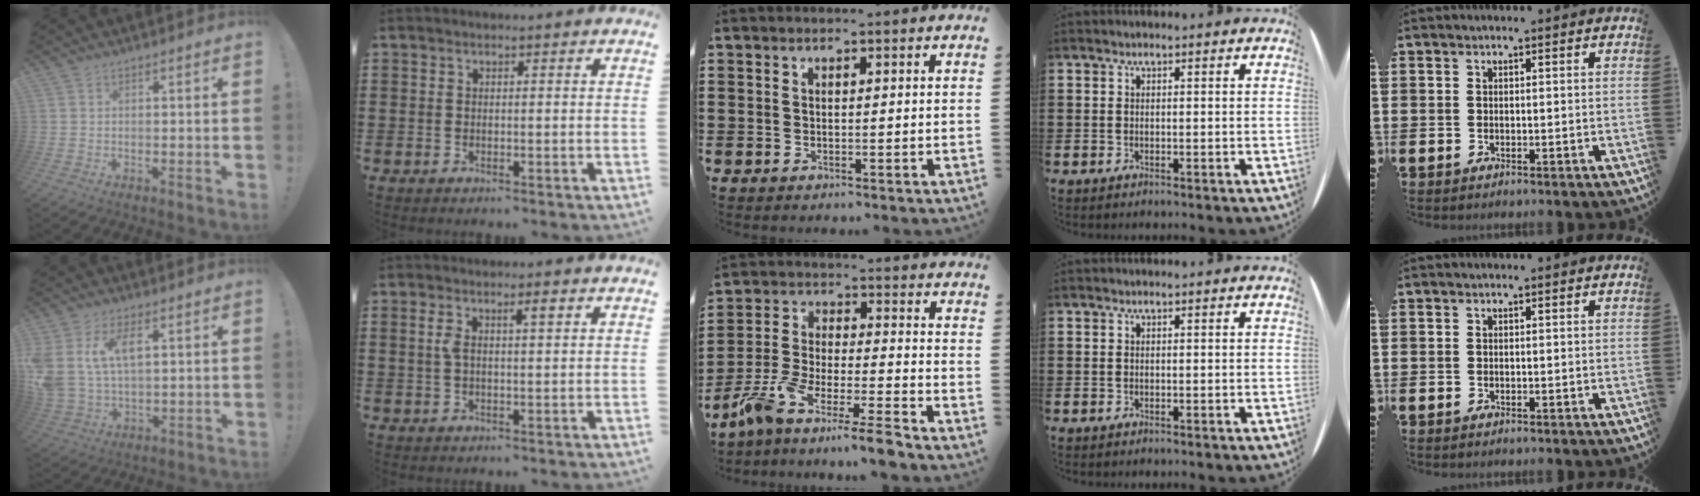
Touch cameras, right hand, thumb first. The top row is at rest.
{"thumb": {"total": 10.4, "force": [4.6, 5.9, 7.3], "torque": [-0.149, -0.008, 0.086]}, "index": {"total": 3.3, "force": [1.1, 0.8, 3.0], "torque": [-0.053, 0.003, 0.014]}, "middle": {"total": 8.3, "force": [-7.6, -0.7, 3.2], "torque": [-0.071, -0.008, -0.155]}}